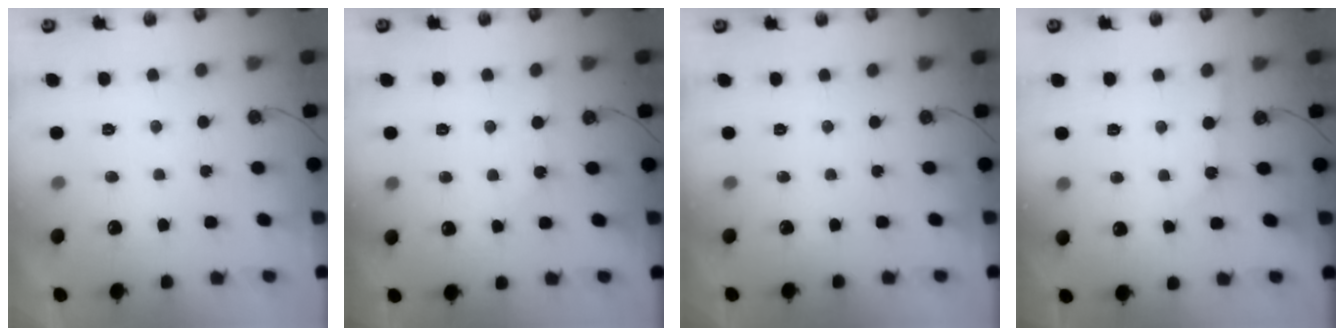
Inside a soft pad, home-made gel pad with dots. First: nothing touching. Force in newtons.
{"total": 3.2, "press": 3.1, "slide": 0.5}
{"total": 0.0}
{"total": 1.0, "press": 1.0, "slide": 0.2}